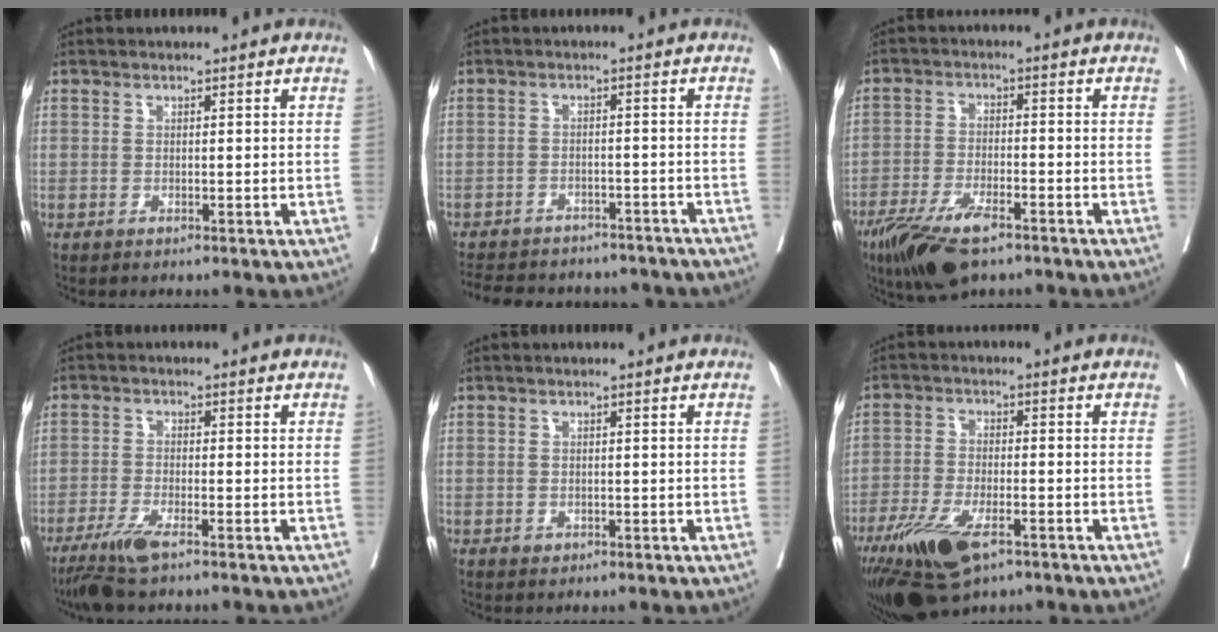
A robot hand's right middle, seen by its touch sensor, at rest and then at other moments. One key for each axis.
{"total": 19.2, "fx": -16.8, "fy": 6.7, "fz": 6.4, "tx": -0.164, "ty": -0.009, "tz": -0.207}
{"total": 10.0, "fx": -6.7, "fy": 2.8, "fz": 6.8, "tx": -0.128, "ty": -0.018, "tz": -0.118}
{"total": 6.8, "fx": -5.0, "fy": 0.8, "fz": 4.5, "tx": -0.080, "ty": -0.017, "tz": -0.084}
{"total": 0.6, "fx": -0.2, "fy": 0.5, "fz": 0.2, "tx": -0.005, "ty": 0.001, "tz": 0.000}
{"total": 12.3, "fx": -7.4, "fy": 4.2, "fz": 8.8, "tx": -0.167, "ty": -0.023, "tz": -0.128}